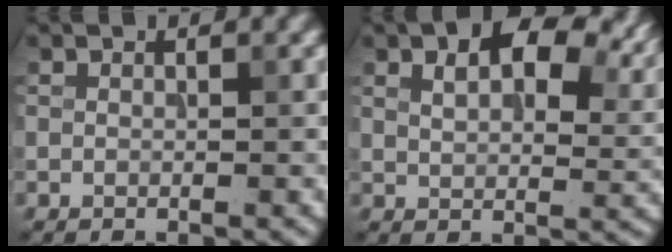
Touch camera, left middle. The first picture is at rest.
{"total": 9.6, "force": [4.7, 4.8, 6.8], "torque": [-0.105, 0.008, 0.080]}